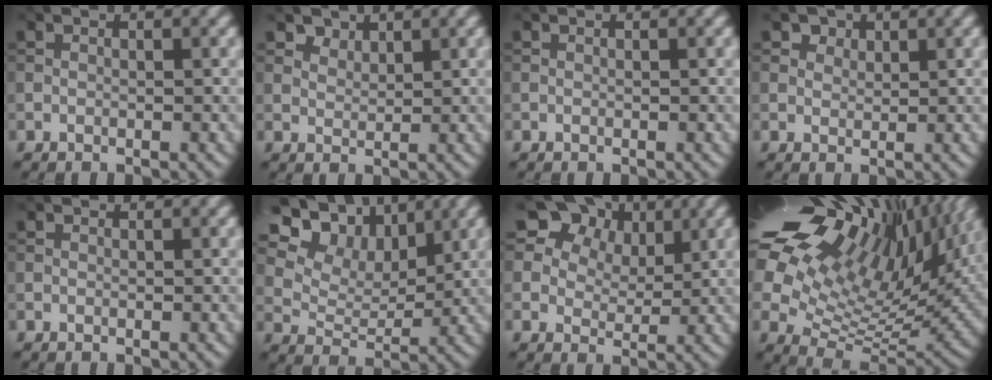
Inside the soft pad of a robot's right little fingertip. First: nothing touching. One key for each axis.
{"total": 1.7, "fx": 1.4, "fy": 0.9, "fz": 0.3, "tx": -0.013, "ty": -0.009, "tz": 0.033}
{"total": 0.0}
{"total": 2.5, "fx": 1.7, "fy": 1.6, "fz": 0.9, "tx": -0.021, "ty": -0.014, "tz": 0.033}
{"total": 0.0}
{"total": 12.1, "fx": 7.0, "fy": 7.5, "fz": 6.2, "tx": -0.127, "ty": 0.019, "tz": 0.126}
{"total": 13.5, "fx": 8.2, "fy": 8.9, "fz": 5.8, "tx": -0.128, "ty": 0.030, "tz": 0.141}
{"total": 20.1, "fx": 10.7, "fy": 9.5, "fz": 14.1, "tx": -0.261, "ty": 0.041, "tz": 0.171}